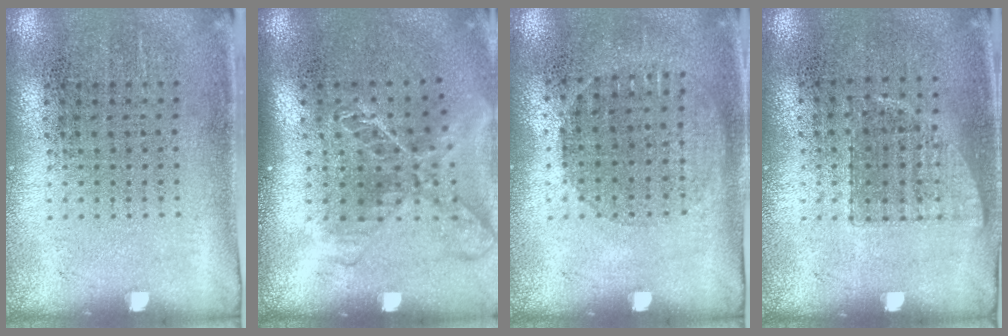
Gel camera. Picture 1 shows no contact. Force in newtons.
{"total": 2.0, "press": 1.5, "slide": 1.3}
{"total": 0.9, "press": 0.8, "slide": 0.4}
{"total": 0.7, "press": 0.7, "slide": 0.3}